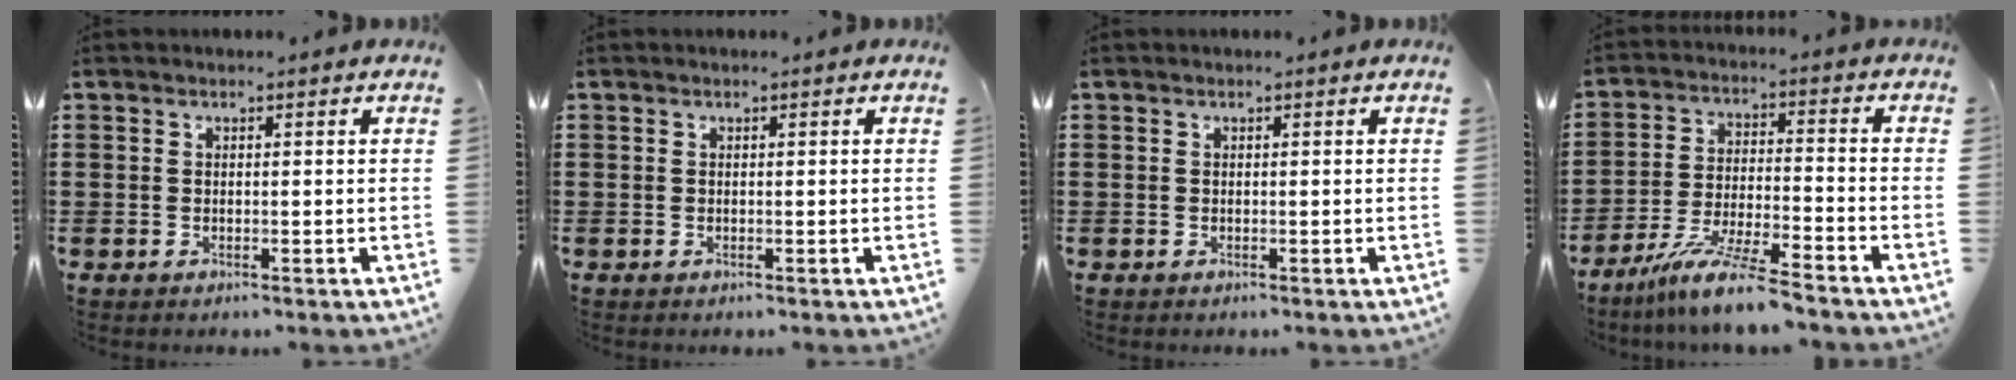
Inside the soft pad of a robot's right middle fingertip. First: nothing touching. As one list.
[{"total": 0.0}, {"total": 0.0}, {"total": 9.2, "force": [-8.0, -0.4, 4.6], "torque": [-0.098, -0.009, -0.157]}]